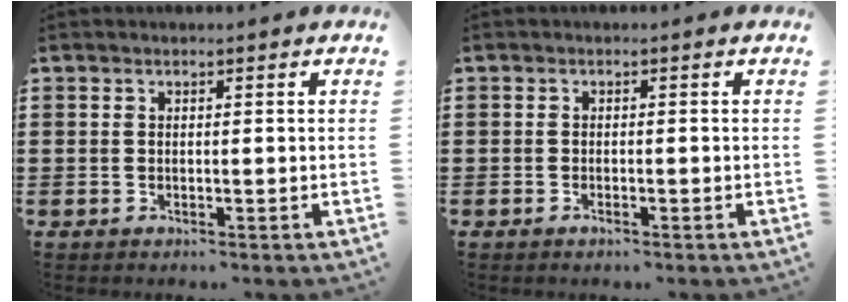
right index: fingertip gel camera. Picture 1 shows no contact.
{"total": 0.8, "force": [-0.6, 0.2, 0.5], "torque": [-0.012, -0.005, -0.010]}